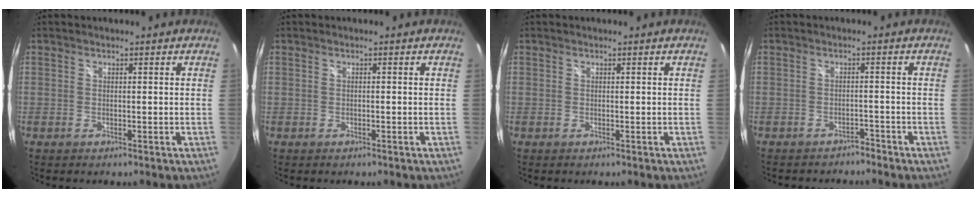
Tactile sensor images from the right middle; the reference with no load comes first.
{"total": 0.5, "force": [-0.3, 0.2, 0.4], "torque": [-0.007, 0.003, -0.006]}
{"total": 0.0}
{"total": 3.1, "force": [-2.8, 1.1, 0.6], "torque": [-0.011, 0.000, -0.038]}